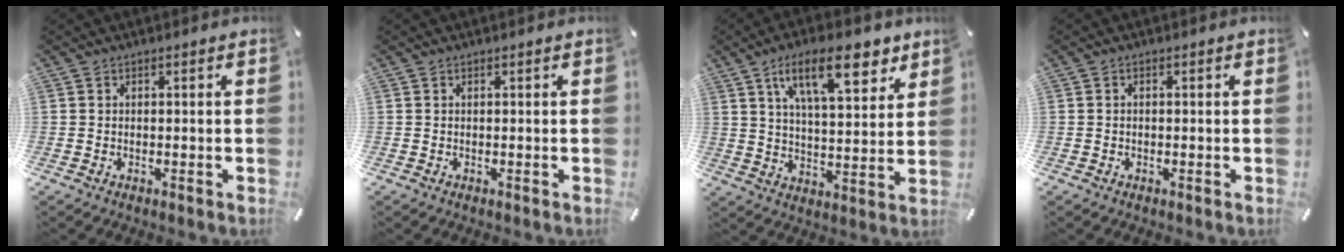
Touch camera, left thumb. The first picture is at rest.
{"total": 0.0}
{"total": 16.2, "force": [8.9, 6.8, 11.7], "torque": [-0.180, -0.026, 0.147]}
{"total": 0.0}